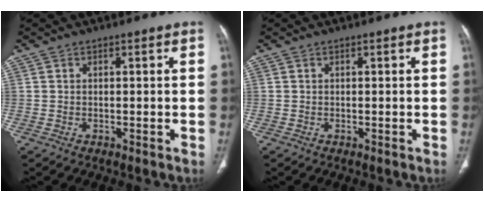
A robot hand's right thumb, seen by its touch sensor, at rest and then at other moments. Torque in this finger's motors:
{"motor_torque": [-0.15, 0.05, -0.22, 0.15, 0.01]}